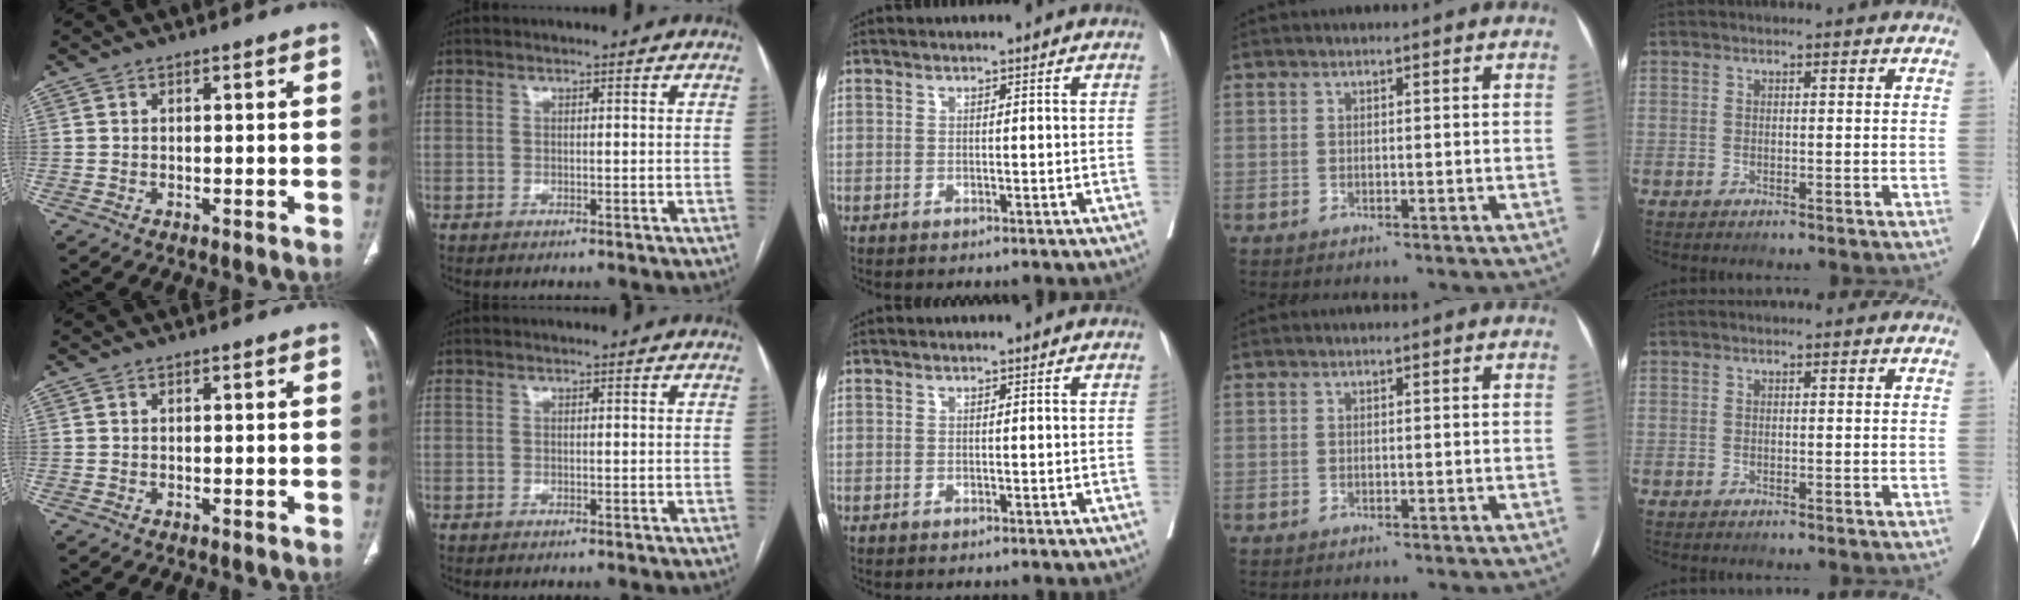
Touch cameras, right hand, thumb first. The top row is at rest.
{}